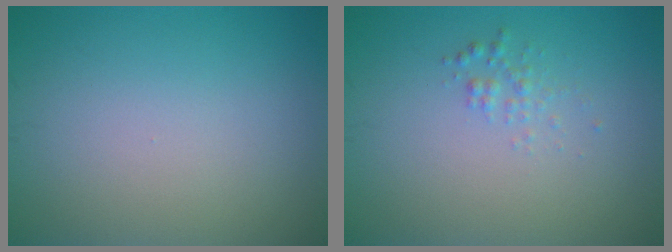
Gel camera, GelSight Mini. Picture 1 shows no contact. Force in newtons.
{"total": 1.0, "press": 1.0, "slide": 0.0}